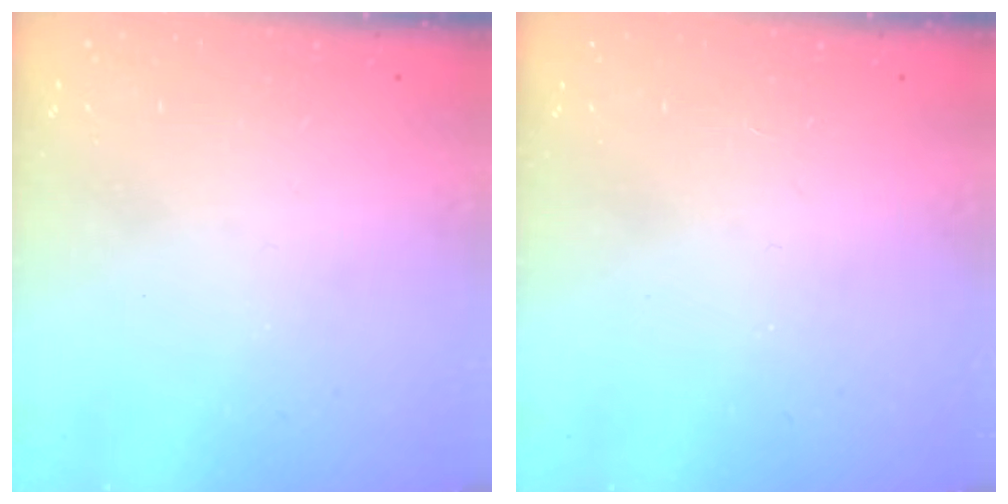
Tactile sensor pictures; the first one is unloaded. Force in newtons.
{"total": 2.8, "press": 2.8, "slide": 0.4}